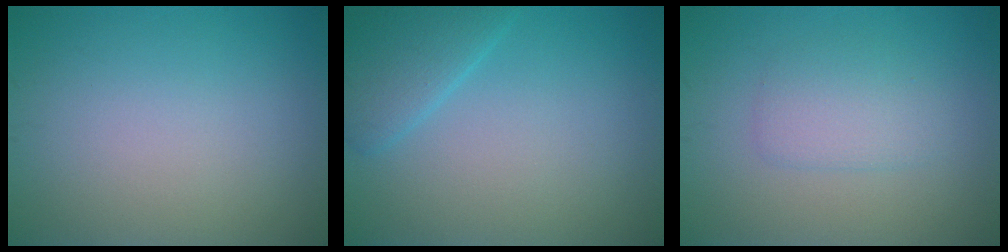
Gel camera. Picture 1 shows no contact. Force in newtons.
{"total": 3.0, "press": 3.0, "slide": 0.2}
{"total": 2.3, "press": 2.3, "slide": 0.1}